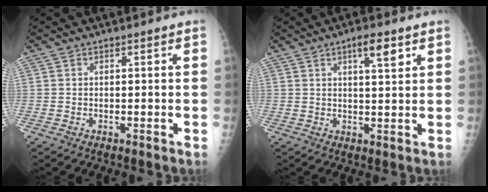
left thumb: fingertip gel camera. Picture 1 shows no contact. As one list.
[{"total": 4.9, "force": [2.6, 1.2, 4.0], "torque": [-0.059, -0.012, 0.042]}]